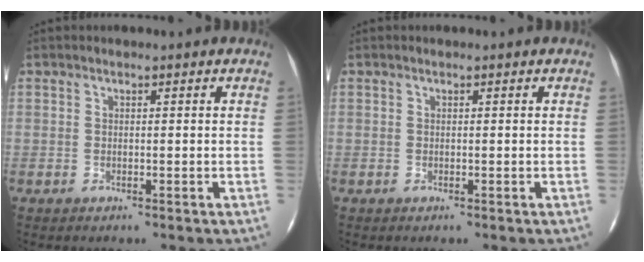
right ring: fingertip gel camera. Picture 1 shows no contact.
{"total": 0.0}